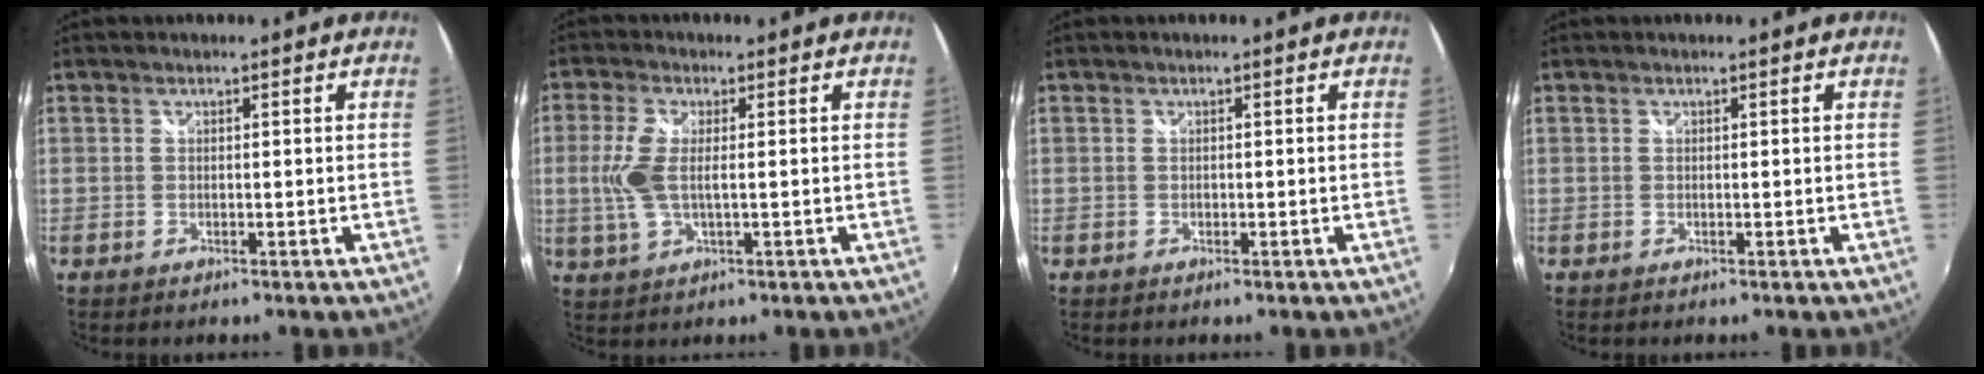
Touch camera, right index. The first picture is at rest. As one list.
[{"total": 6.8, "force": [0.0, 2.5, 6.3], "torque": [-0.140, -0.002, 0.001]}, {"total": 0.0}, {"total": 0.0}]